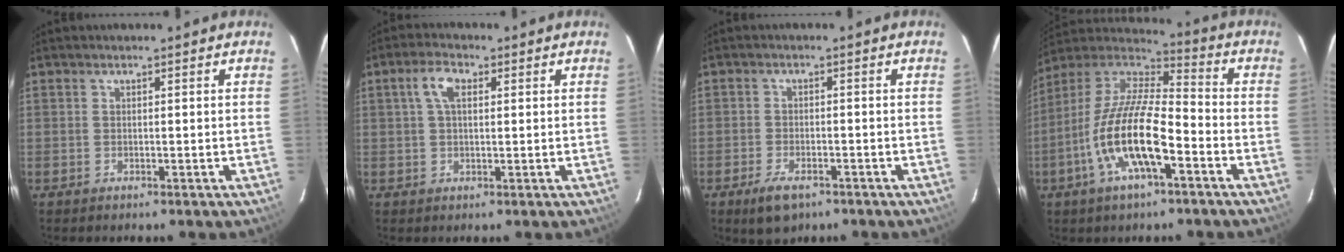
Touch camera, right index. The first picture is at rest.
{"total": 4.3, "force": [1.3, 2.2, 3.5], "torque": [-0.069, 0.014, 0.023]}
{"total": 5.4, "force": [-3.4, 2.5, 3.4], "torque": [-0.080, -0.010, -0.058]}
{"total": 16.8, "force": [-6.5, 4.9, 14.7], "torque": [-0.292, -0.012, -0.129]}